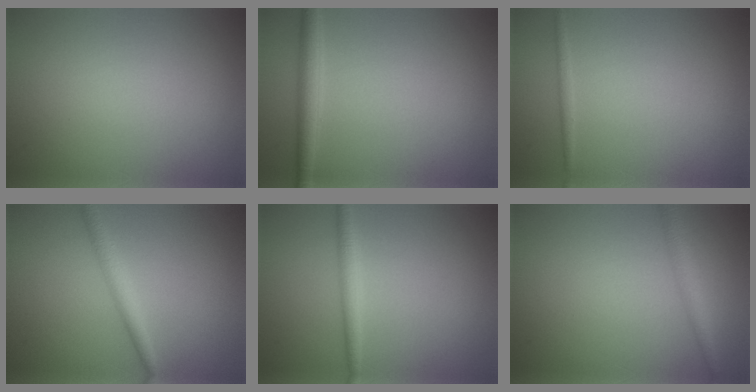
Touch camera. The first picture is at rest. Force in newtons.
{"total": 2.2, "press": 2.2, "slide": 0.0}
{"total": 0.8, "press": 0.8, "slide": 0.0}
{"total": 2.1, "press": 2.1, "slide": 0.1}
{"total": 1.7, "press": 1.7, "slide": 0.1}
{"total": 2.1, "press": 2.1, "slide": 0.1}